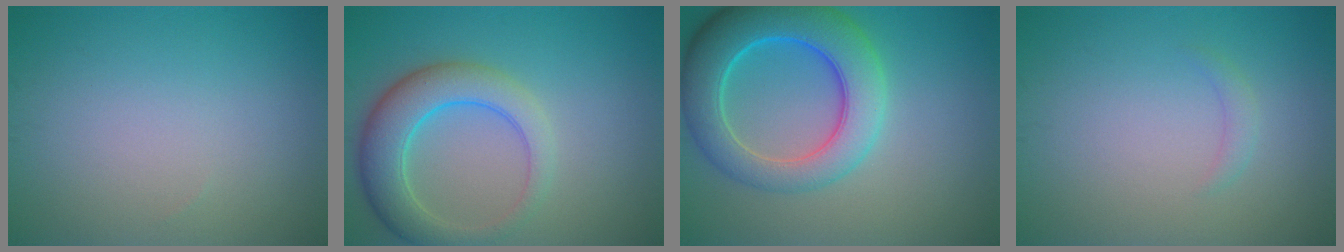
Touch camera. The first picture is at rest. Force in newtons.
{"total": 5.8, "press": 5.8, "slide": 0.2}
{"total": 8.4, "press": 8.3, "slide": 0.3}
{"total": 1.0, "press": 1.0, "slide": 0.1}